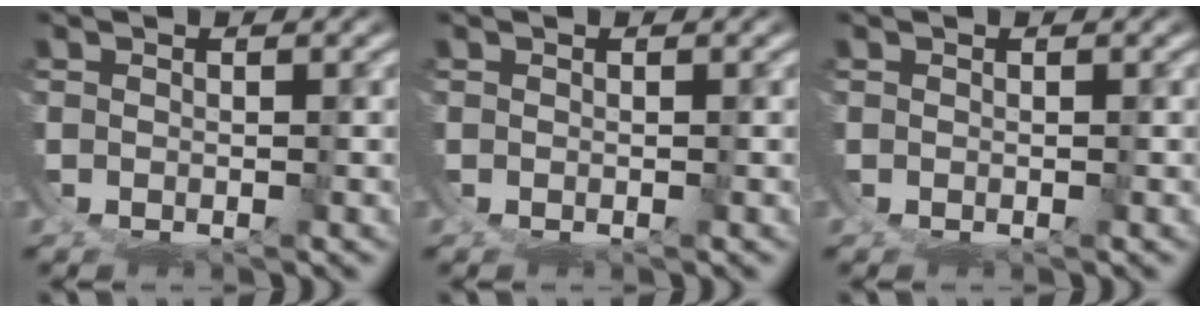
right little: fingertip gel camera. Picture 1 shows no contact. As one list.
[{"total": 0.0}, {"total": 0.0}]